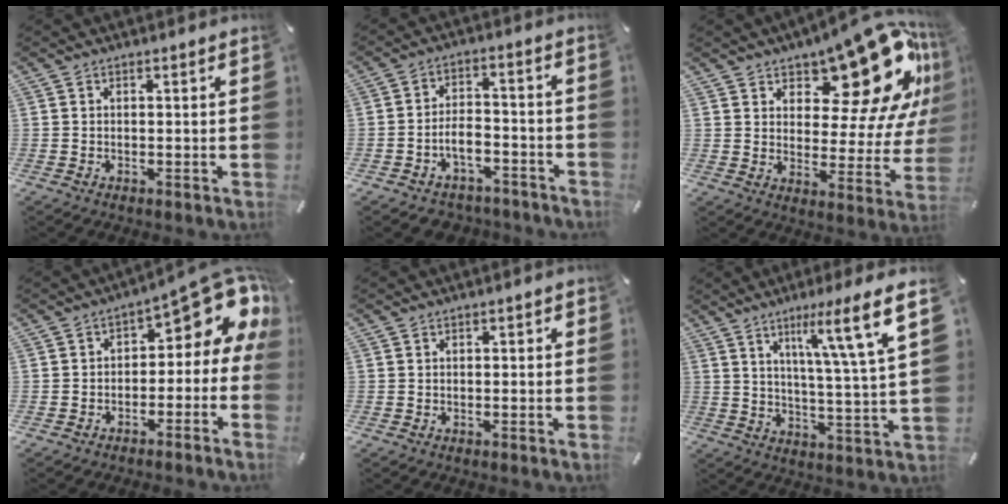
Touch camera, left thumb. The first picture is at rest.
{"total": 6.9, "force": [-3.2, 4.7, 3.9], "torque": [-0.075, 0.017, -0.058]}
{"total": 23.1, "force": [14.7, 10.5, 14.4], "torque": [-0.172, -0.113, 0.242]}
{"total": 10.4, "force": [4.2, 5.5, 7.9], "torque": [-0.088, -0.046, 0.063]}
{"total": 0.7, "force": [-0.3, 0.4, 0.5], "torque": [-0.010, 0.001, -0.006]}
{"total": 15.3, "force": [7.7, 0.9, 13.2], "torque": [-0.203, -0.038, 0.104]}